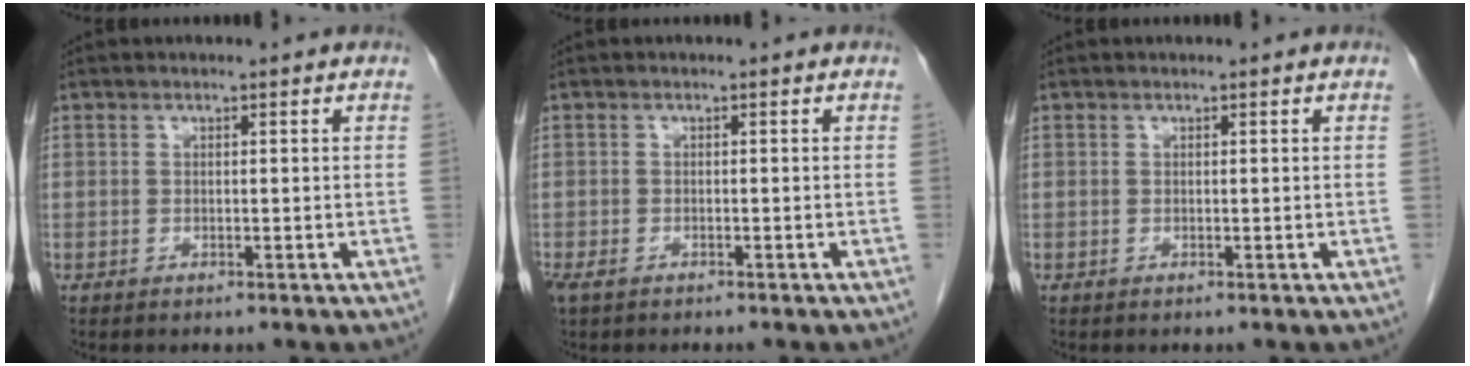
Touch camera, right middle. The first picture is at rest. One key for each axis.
{"total": 2.2, "fx": -1.6, "fy": 1.0, "fz": 1.2, "tx": -0.027, "ty": -0.004, "tz": -0.023}
{"total": 0.0}